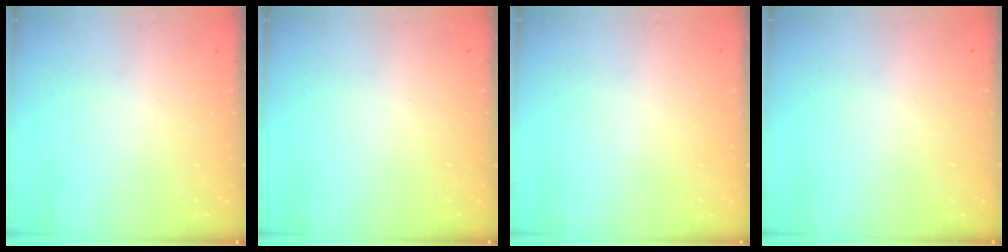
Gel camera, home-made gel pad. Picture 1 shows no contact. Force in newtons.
{"total": 0.0}
{"total": 0.0}
{"total": 0.0}